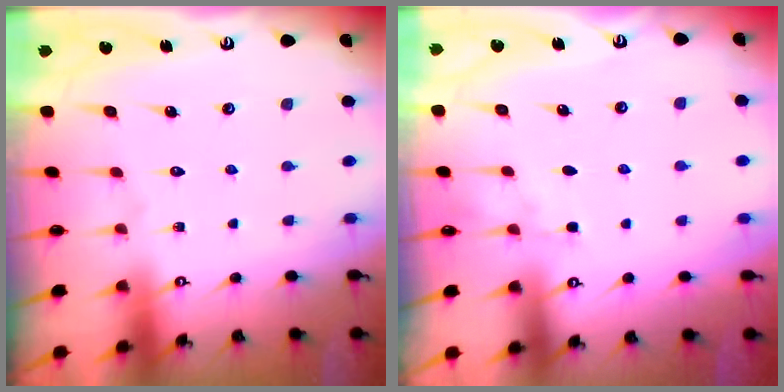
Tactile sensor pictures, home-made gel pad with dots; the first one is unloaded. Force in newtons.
{"total": 2.7, "press": 2.7, "slide": 0.4}